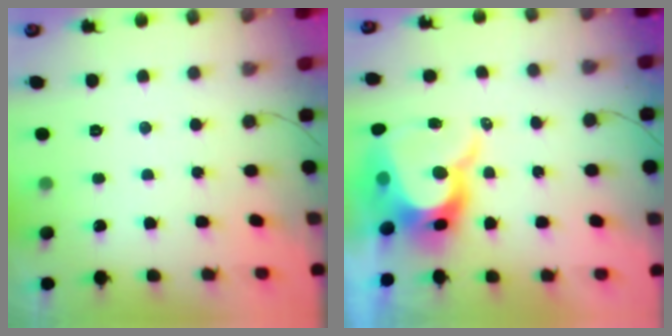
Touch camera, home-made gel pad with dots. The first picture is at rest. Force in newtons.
{"total": 12.3, "press": 12.2, "slide": 0.9}